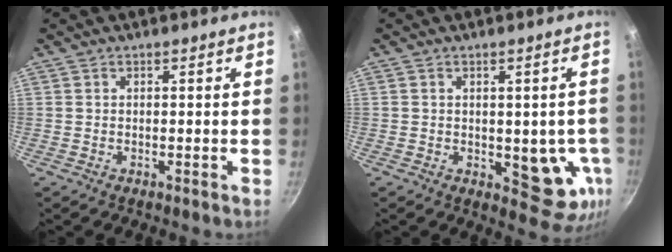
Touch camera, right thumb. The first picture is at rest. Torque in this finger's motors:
{"motor_torque": [3.28, 1.72, 0.86, -0.65, 0.36]}